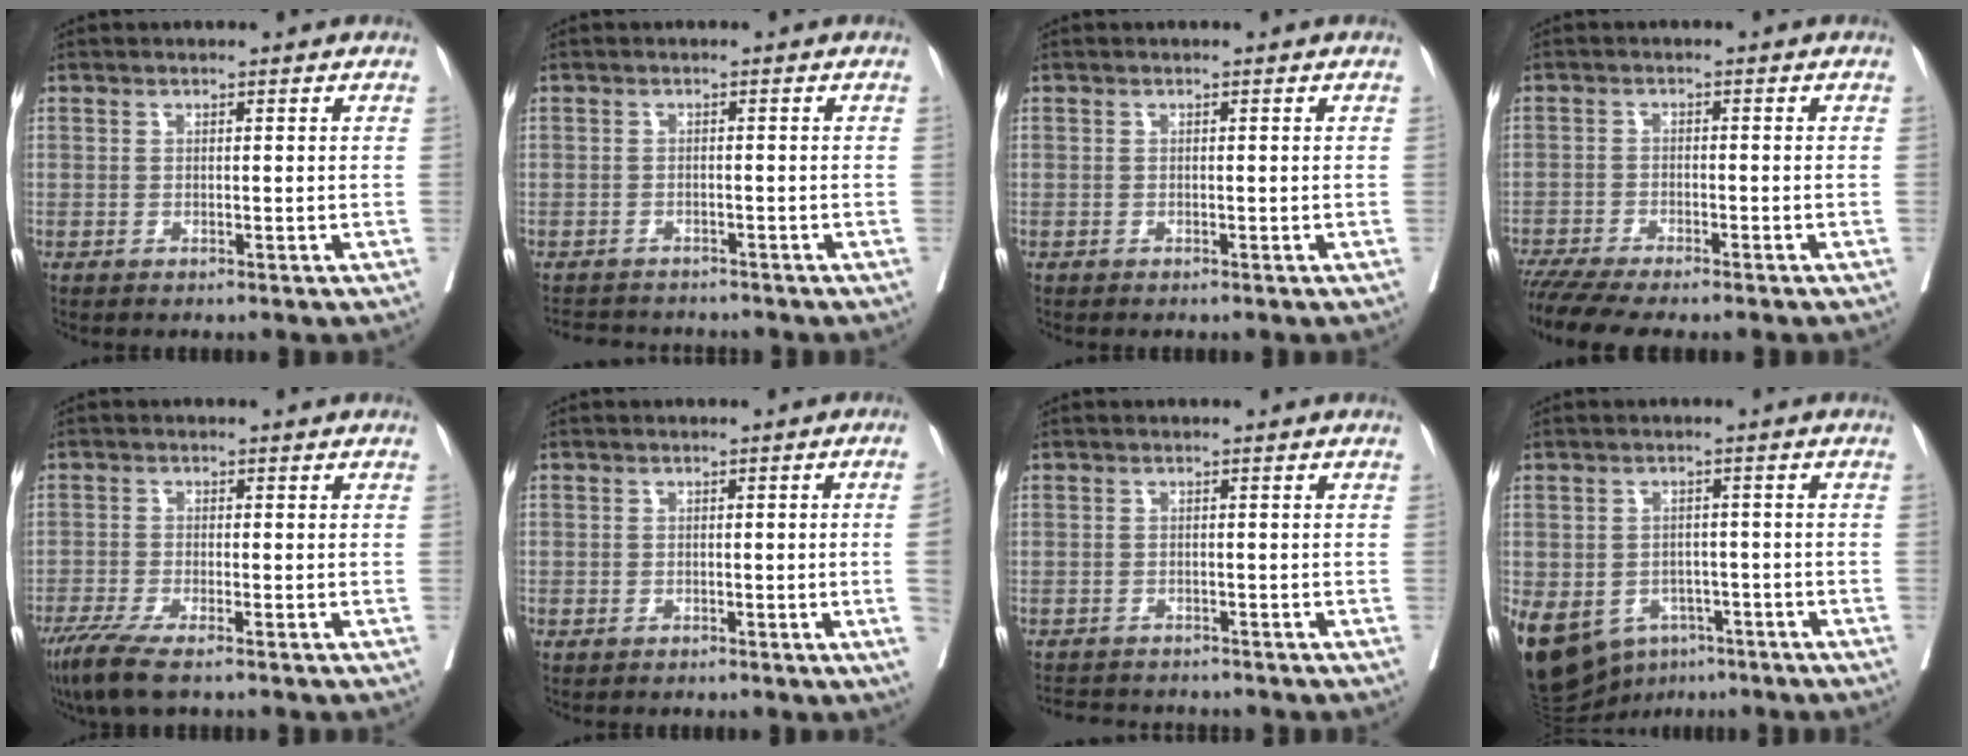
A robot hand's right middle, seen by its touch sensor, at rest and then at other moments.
{"total": 5.8, "force": [-5.5, 1.4, 1.0], "torque": [-0.007, -0.005, -0.078]}
{"total": 0.0}
{"total": 8.7, "force": [-7.4, 0.5, 4.5], "torque": [-0.064, -0.013, -0.116]}
{"total": 6.0, "force": [-4.2, 0.4, 4.2], "torque": [-0.076, -0.018, -0.072]}
{"total": 2.5, "force": [-0.5, -0.1, 2.5], "torque": [-0.032, 0.004, -0.005]}
{"total": 5.4, "force": [-5.1, 1.5, 1.0], "torque": [-0.007, -0.007, -0.073]}
{"total": 20.0, "force": [-9.7, 14.8, 9.4], "torque": [-0.281, -0.014, -0.128]}